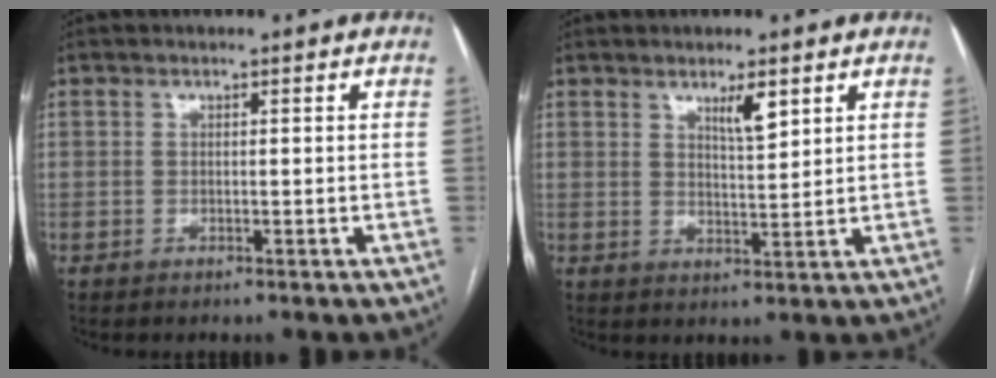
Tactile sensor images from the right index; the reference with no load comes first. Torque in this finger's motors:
{"motor_torque": [0.22, 0.14, 0.05, 0.04]}